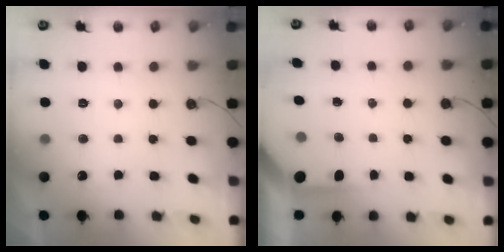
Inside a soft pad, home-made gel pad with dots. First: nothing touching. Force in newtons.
{"total": 3.9, "press": 3.9, "slide": 0.3}